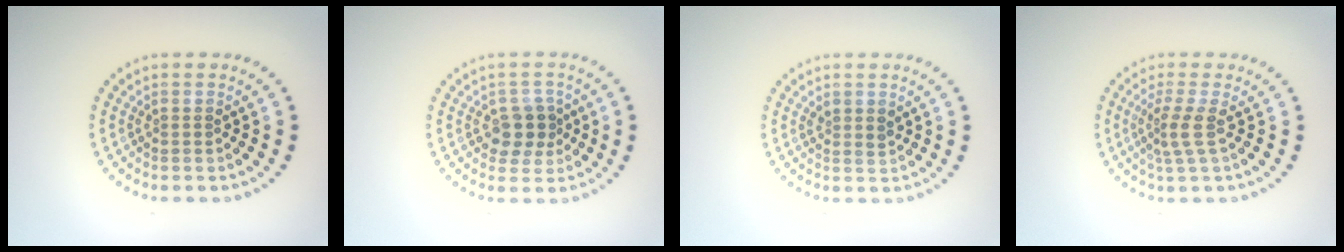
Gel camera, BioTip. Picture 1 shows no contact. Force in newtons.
{"total": 2.9, "press": 2.7, "slide": 1.0}
{"total": 1.1, "press": 0.9, "slide": 0.6}
{"total": 2.3, "press": 1.6, "slide": 1.6}